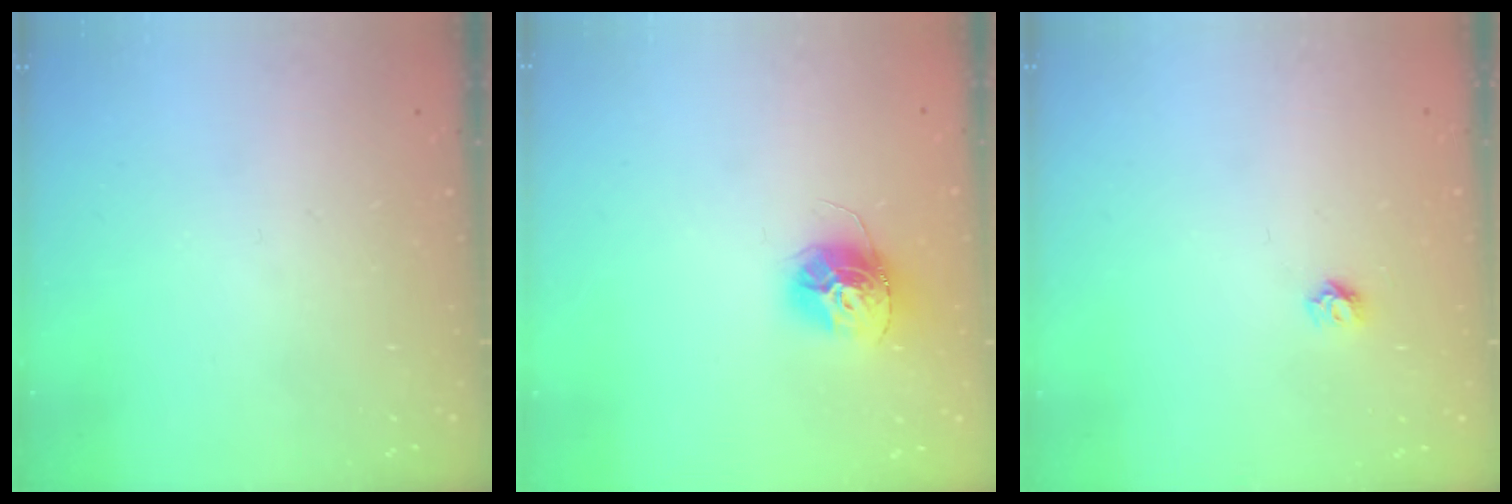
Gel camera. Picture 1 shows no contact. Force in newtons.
{"total": 13.4, "press": 13.4, "slide": 1.2}
{"total": 4.4, "press": 4.4, "slide": 0.4}